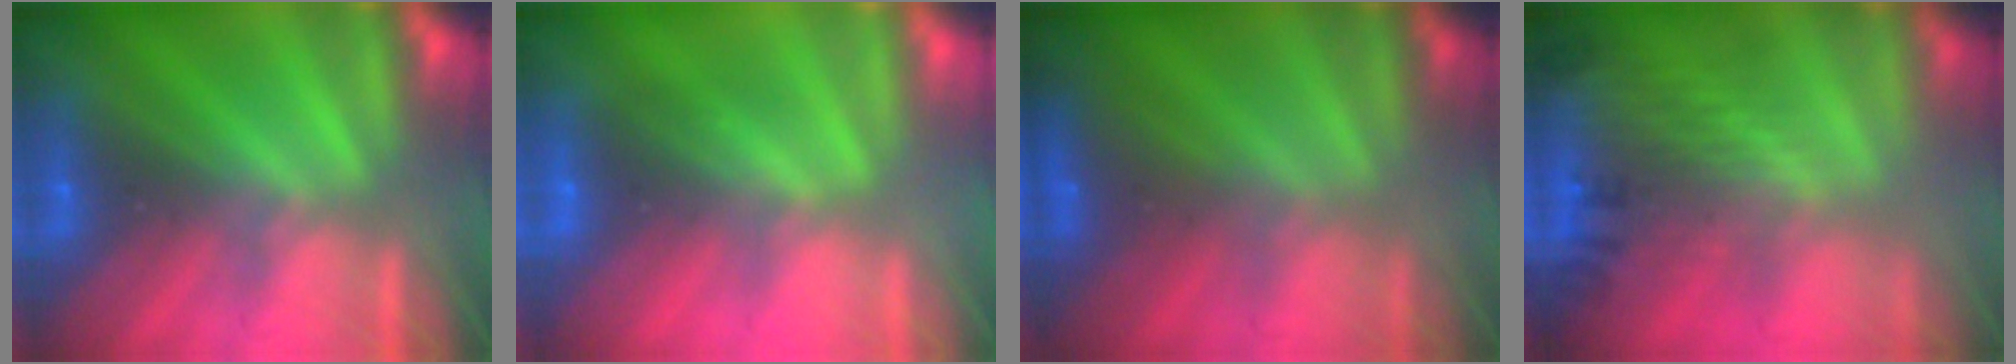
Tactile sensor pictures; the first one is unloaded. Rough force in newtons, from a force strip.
{"total": 2.7}
{"total": 2.8}
{"total": 8.5}